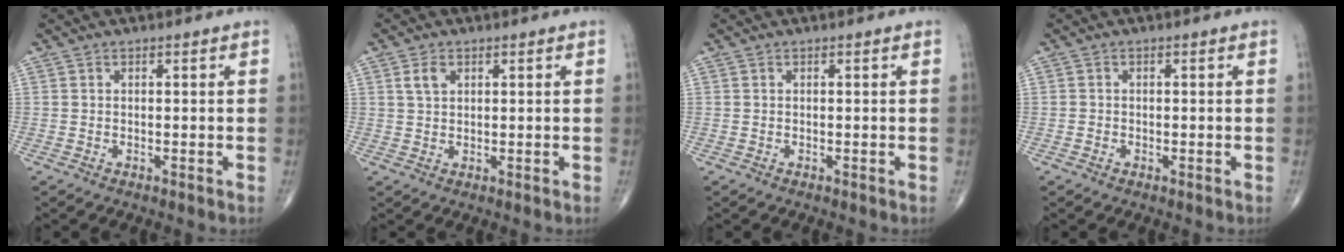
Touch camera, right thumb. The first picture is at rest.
{"total": 2.8, "force": [1.2, 1.8, 1.8], "torque": [-0.029, 0.001, 0.026]}
{"total": 0.0}
{"total": 0.6, "force": [-0.2, 0.5, 0.2], "torque": [-0.003, 0.002, -0.007]}